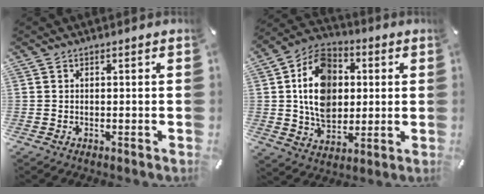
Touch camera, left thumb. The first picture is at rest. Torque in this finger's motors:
{"motor_torque": [0.59, 1.06, 1.40, -1.25, 0.65]}